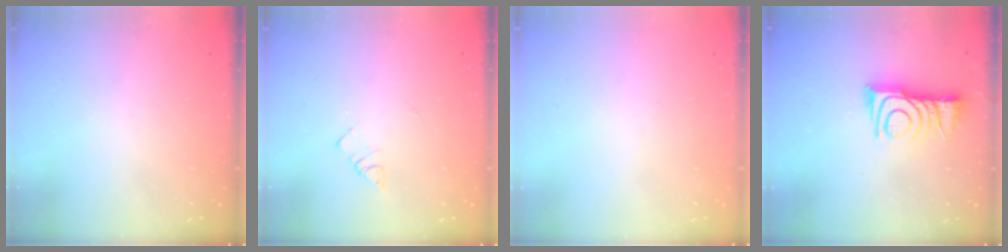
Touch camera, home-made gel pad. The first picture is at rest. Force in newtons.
{"total": 4.0, "press": 4.0, "slide": 0.4}
{"total": 1.8, "press": 1.8, "slide": 0.2}
{"total": 11.4, "press": 11.4, "slide": 0.6}